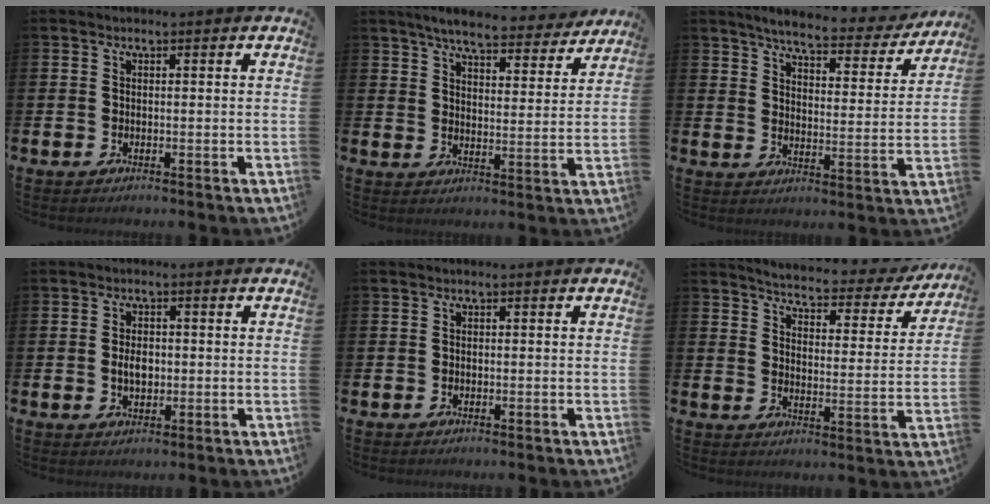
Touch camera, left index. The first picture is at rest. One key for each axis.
{"total": 6.6, "fx": 6.1, "fy": 0.9, "fz": 2.2, "tx": -0.052, "ty": -0.035, "tz": 0.103}
{"total": 5.6, "fx": 5.1, "fy": 1.0, "fz": 2.1, "tx": -0.057, "ty": -0.034, "tz": 0.081}
{"total": 2.9, "fx": 0.0, "fy": 1.9, "fz": 2.2, "tx": -0.027, "ty": 0.000, "tz": -0.005}
{"total": 0.0}
{"total": 4.0, "fx": 3.8, "fy": 0.7, "fz": 0.9, "tx": -0.035, "ty": -0.035, "tz": 0.056}